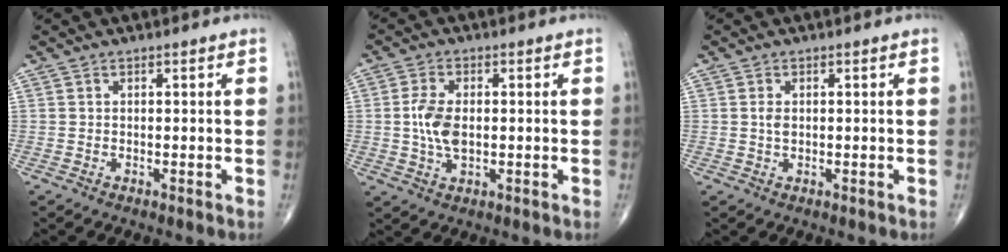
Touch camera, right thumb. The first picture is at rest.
{"total": 6.3, "force": [0.0, 3.5, 5.3], "torque": [-0.110, 0.000, -0.002]}
{"total": 1.4, "force": [0.1, 0.9, 1.1], "torque": [-0.018, 0.000, 0.003]}